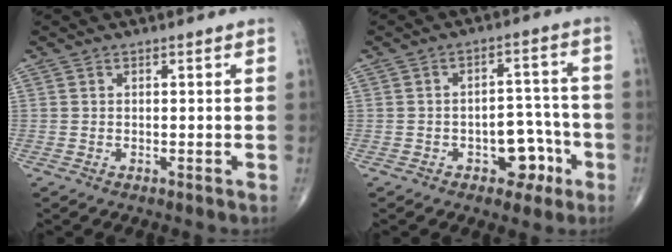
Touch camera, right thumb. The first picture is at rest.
{"total": 7.7, "force": [-3.4, 4.8, 4.9], "torque": [-0.031, 0.040, -0.045]}